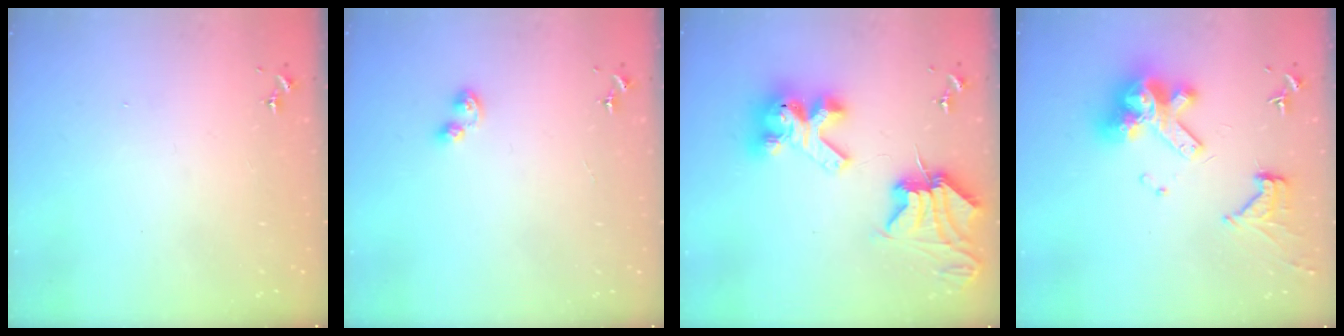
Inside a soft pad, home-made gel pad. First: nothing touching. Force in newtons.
{"total": 5.4, "press": 5.4, "slide": 0.8}
{"total": 13.8, "press": 13.7, "slide": 1.7}
{"total": 15.8, "press": 15.7, "slide": 1.8}